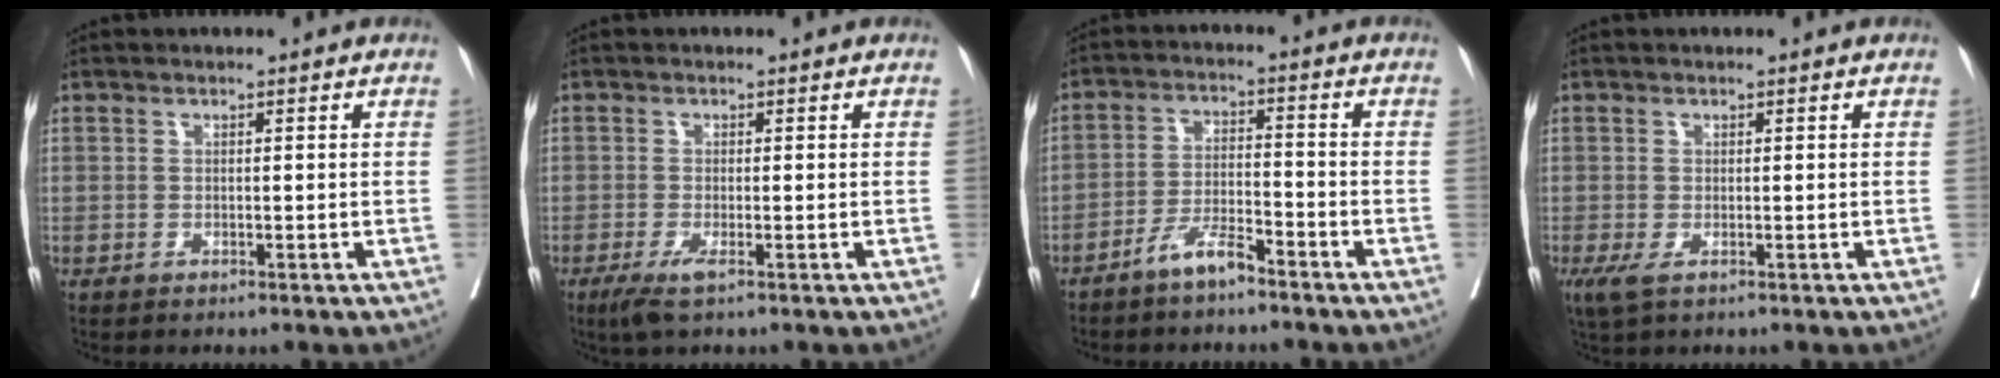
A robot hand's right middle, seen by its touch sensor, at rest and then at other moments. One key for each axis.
{"total": 2.7, "fx": -1.5, "fy": 0.3, "fz": 2.2, "tx": -0.042, "ty": -0.008, "tz": -0.027}
{"total": 4.9, "fx": -4.0, "fy": 0.7, "fz": 2.7, "tx": -0.052, "ty": -0.001, "tz": -0.078}
{"total": 2.6, "fx": -1.1, "fy": 0.9, "fz": 2.2, "tx": -0.049, "ty": -0.010, "tz": -0.013}